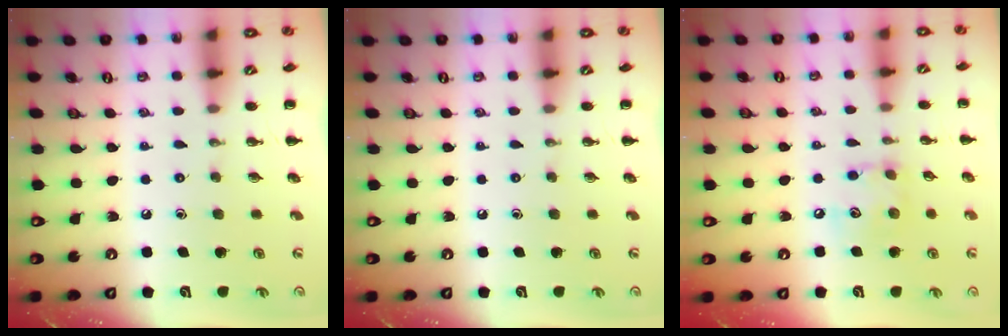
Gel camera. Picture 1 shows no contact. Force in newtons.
{"total": 0.0}
{"total": 7.3, "press": 7.3, "slide": 0.7}